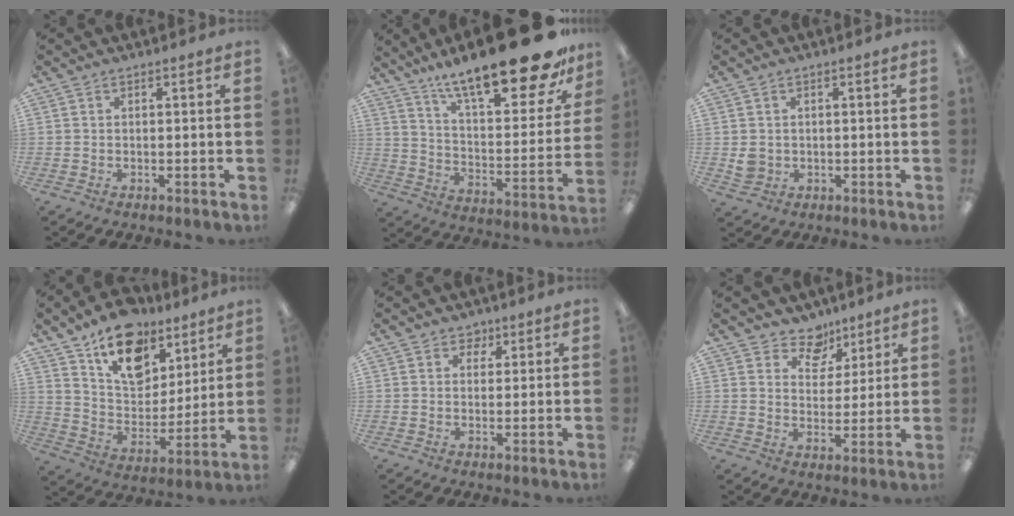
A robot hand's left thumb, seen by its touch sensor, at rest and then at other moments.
{"total": 24.8, "force": [18.1, 6.5, 15.6], "torque": [-0.233, -0.126, 0.295]}
{"total": 3.0, "force": [0.3, 2.8, 1.1], "torque": [-0.014, 0.002, 0.007]}
{"total": 18.4, "force": [12.2, 10.7, 8.7], "torque": [-0.139, -0.067, 0.219]}
{"total": 2.8, "force": [1.7, 2.2, 0.6], "torque": [0.008, -0.005, 0.027]}
{"total": 8.1, "force": [6.2, 5.0, 1.5], "torque": [-0.021, -0.044, 0.114]}